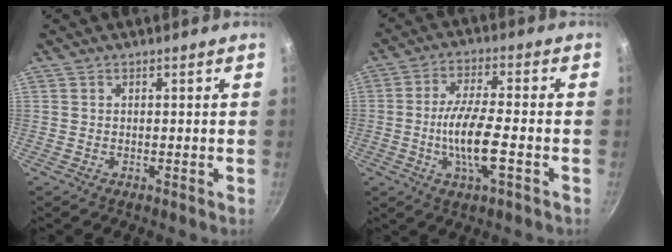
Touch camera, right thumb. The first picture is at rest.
{"total": 9.9, "force": [-2.6, 2.4, 9.3], "torque": [-0.178, 0.015, -0.054]}